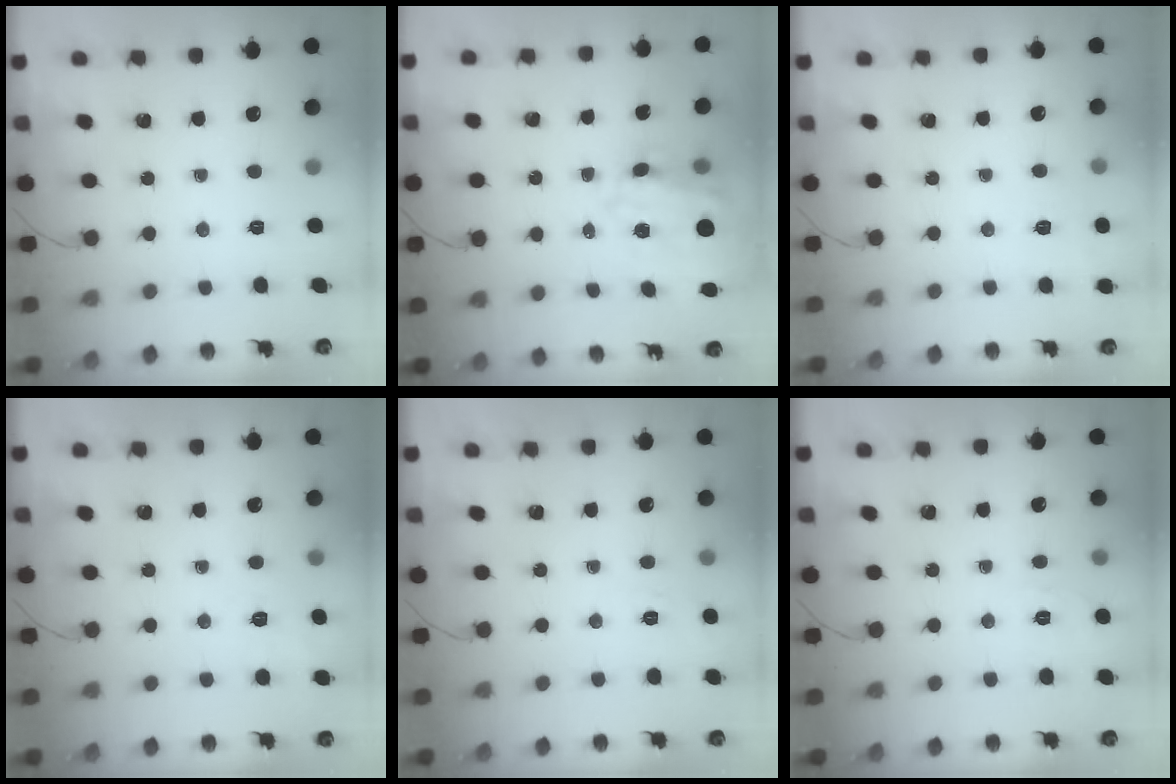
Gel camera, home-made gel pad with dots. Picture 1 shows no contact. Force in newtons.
{"total": 17.2, "press": 16.8, "slide": 3.7}
{"total": 8.5, "press": 8.2, "slide": 2.1}
{"total": 1.9, "press": 0.8, "slide": 1.7}
{"total": 2.7, "press": 2.1, "slide": 1.6}
{"total": 1.8, "press": 0.0, "slide": 1.8}